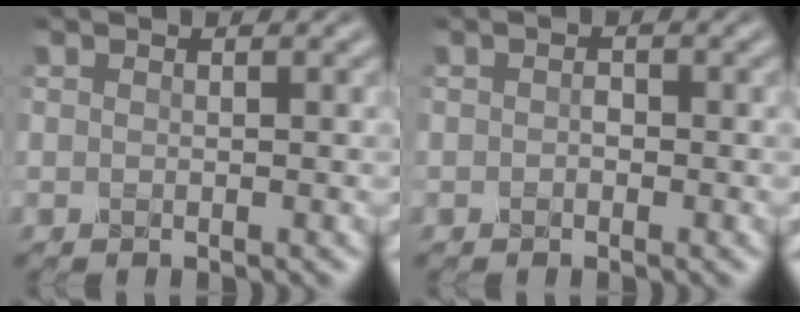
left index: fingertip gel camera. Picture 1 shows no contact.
{"total": 1.0, "force": [-0.7, 0.5, 0.4], "torque": [-0.004, 0.000, -0.020]}